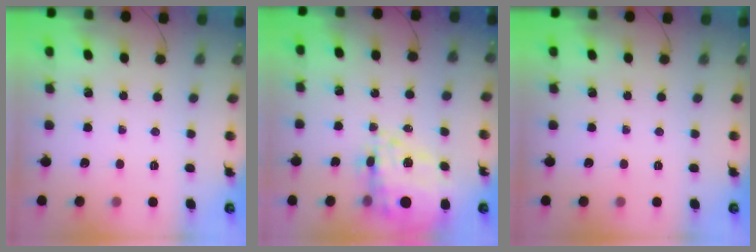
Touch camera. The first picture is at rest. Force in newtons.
{"total": 13.9, "press": 13.2, "slide": 4.3}
{"total": 0.0}